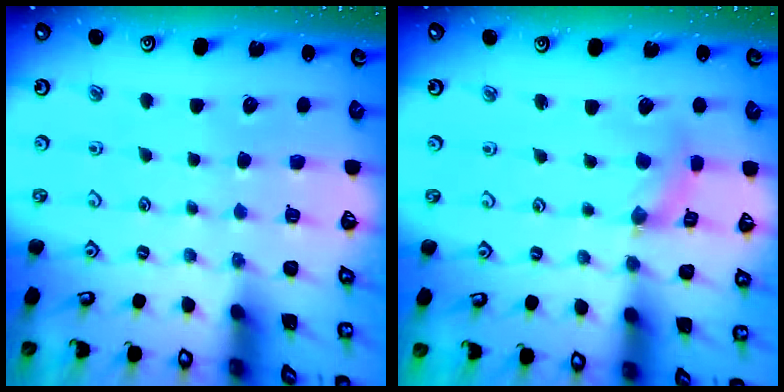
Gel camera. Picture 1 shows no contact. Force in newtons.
{"total": 1.7, "press": 1.7, "slide": 0.2}